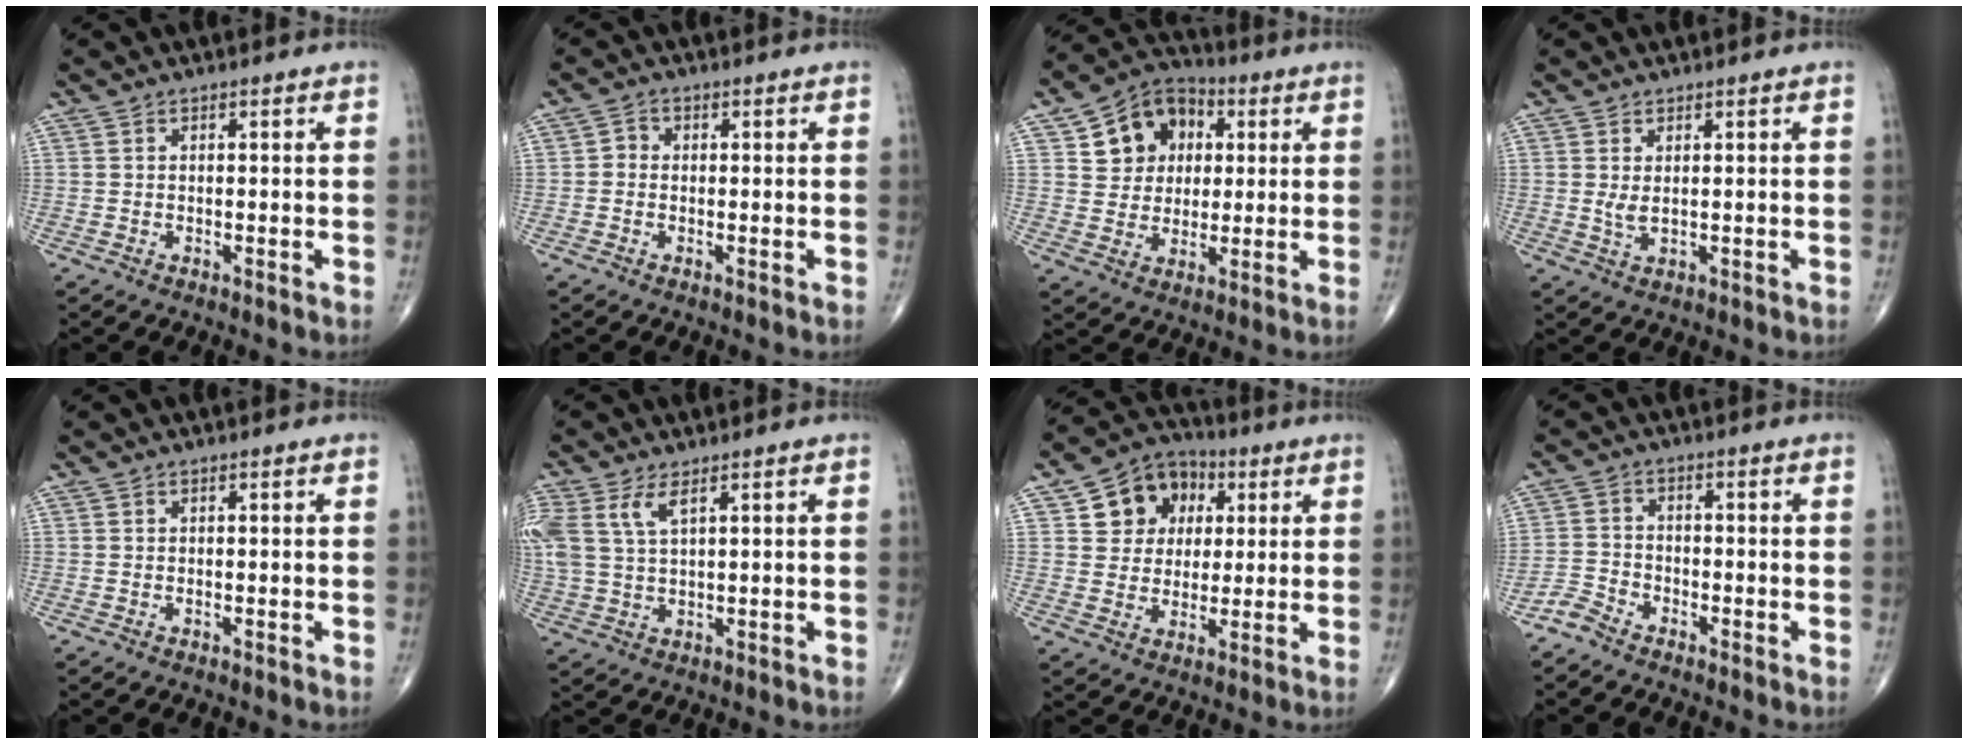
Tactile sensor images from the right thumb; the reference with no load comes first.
{"total": 1.7, "force": [-0.1, 1.5, 0.7], "torque": [-0.002, 0.005, -0.008]}
{"total": 12.5, "force": [3.8, 10.1, 6.2], "torque": [-0.058, 0.002, 0.058]}
{"total": 2.0, "force": [0.4, 0.9, 1.7], "torque": [-0.031, -0.007, 0.013]}
{"total": 0.0}
{"total": 7.5, "force": [3.4, 3.2, 5.8], "torque": [-0.148, 0.006, 0.078]}
{"total": 11.5, "force": [3.7, 9.6, 5.1], "torque": [-0.039, 0.000, 0.057]}
{"total": 3.3, "force": [-3.0, 1.4, 0.6], "torque": [-0.008, 0.008, -0.068]}